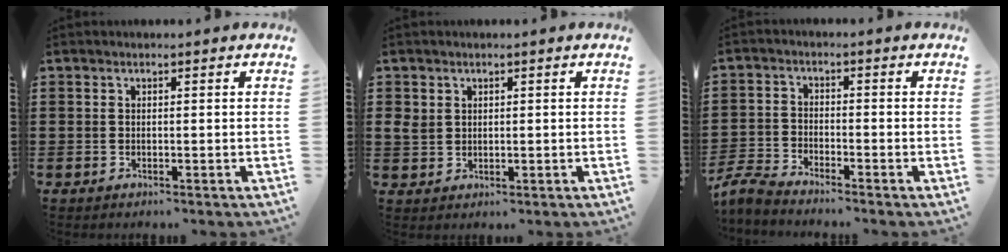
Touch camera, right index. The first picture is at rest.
{"total": 2.1, "force": [0.9, 1.7, 0.8], "torque": [-0.022, 0.006, 0.017]}
{"total": 3.9, "force": [-3.8, 0.3, 0.8], "torque": [-0.045, -0.009, -0.086]}